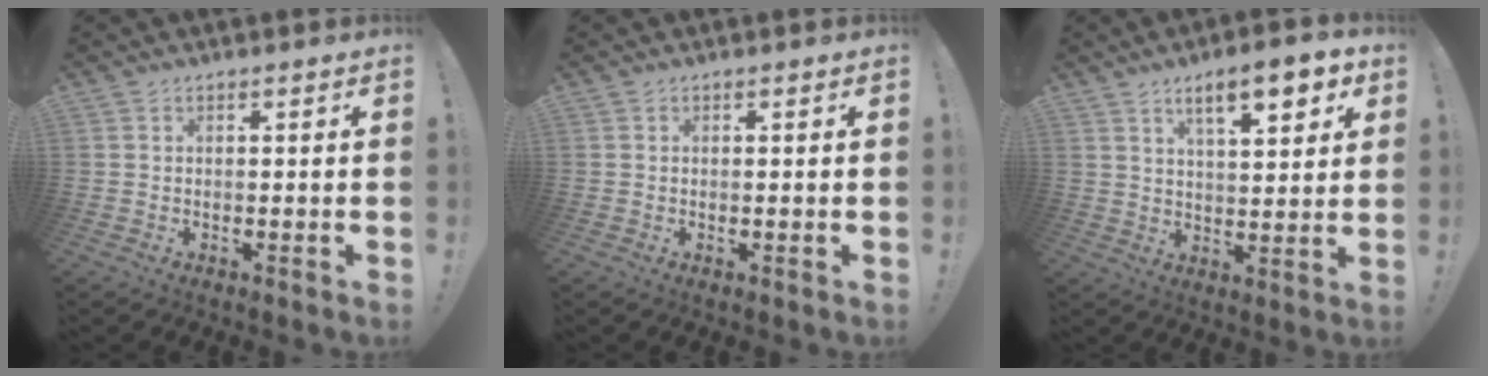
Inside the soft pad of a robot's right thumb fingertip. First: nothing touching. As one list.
[{"total": 0.0}, {"total": 11.0, "force": [6.2, 2.9, 8.6], "torque": [-0.117, -0.027, 0.096]}]